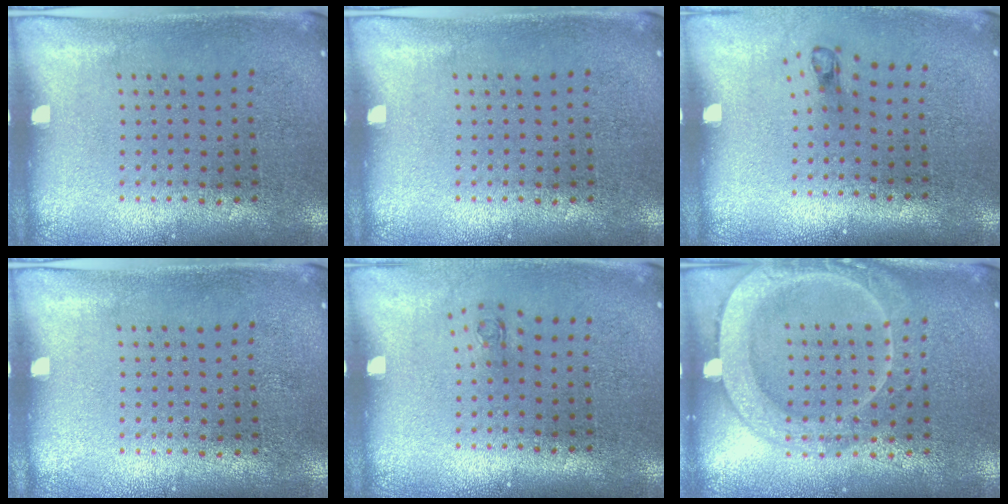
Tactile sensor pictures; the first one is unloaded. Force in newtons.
{"total": 0.0}
{"total": 0.7, "press": 0.3, "slide": 0.6}
{"total": 0.0}
{"total": 0.6, "press": 0.3, "slide": 0.6}
{"total": 3.8, "press": 3.8, "slide": 0.5}